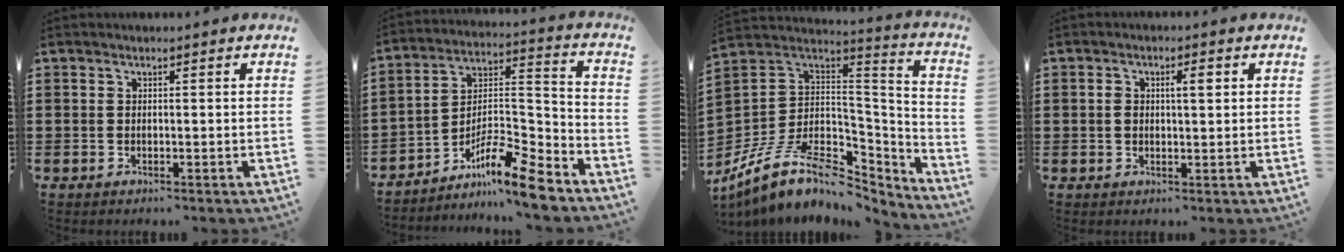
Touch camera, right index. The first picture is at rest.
{"total": 10.0, "force": [-7.9, 2.1, 5.9], "torque": [-0.100, 0.009, -0.151]}
{"total": 11.7, "force": [-6.2, 6.1, 7.8], "torque": [-0.169, 0.004, -0.112]}
{"total": 2.7, "force": [0.5, 0.9, 2.5], "torque": [-0.041, 0.002, 0.003]}